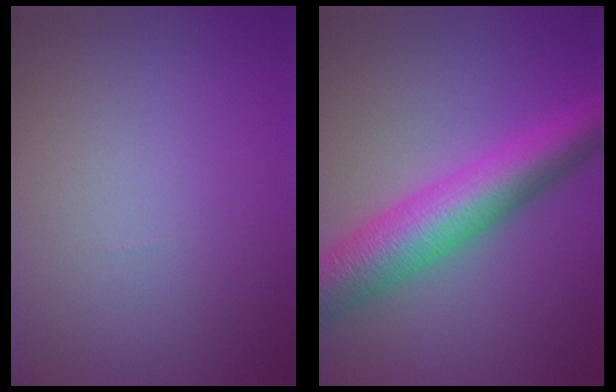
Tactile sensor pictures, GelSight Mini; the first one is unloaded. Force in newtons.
{"total": 8.7, "press": 8.7, "slide": 0.1}